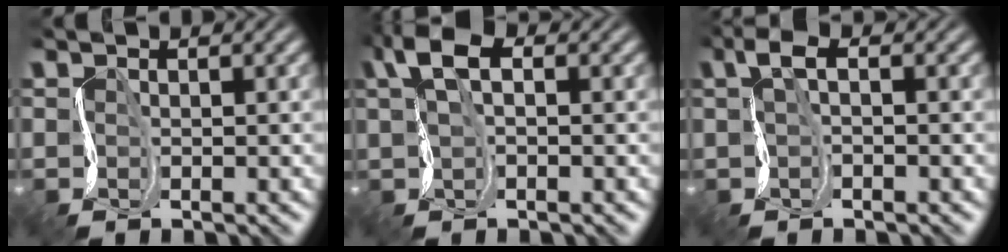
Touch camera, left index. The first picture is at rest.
{"total": 4.6, "force": [0.7, 2.8, 3.7], "torque": [-0.084, 0.010, 0.005]}
{"total": 2.4, "force": [-0.1, 1.2, 2.1], "torque": [-0.050, 0.003, -0.006]}